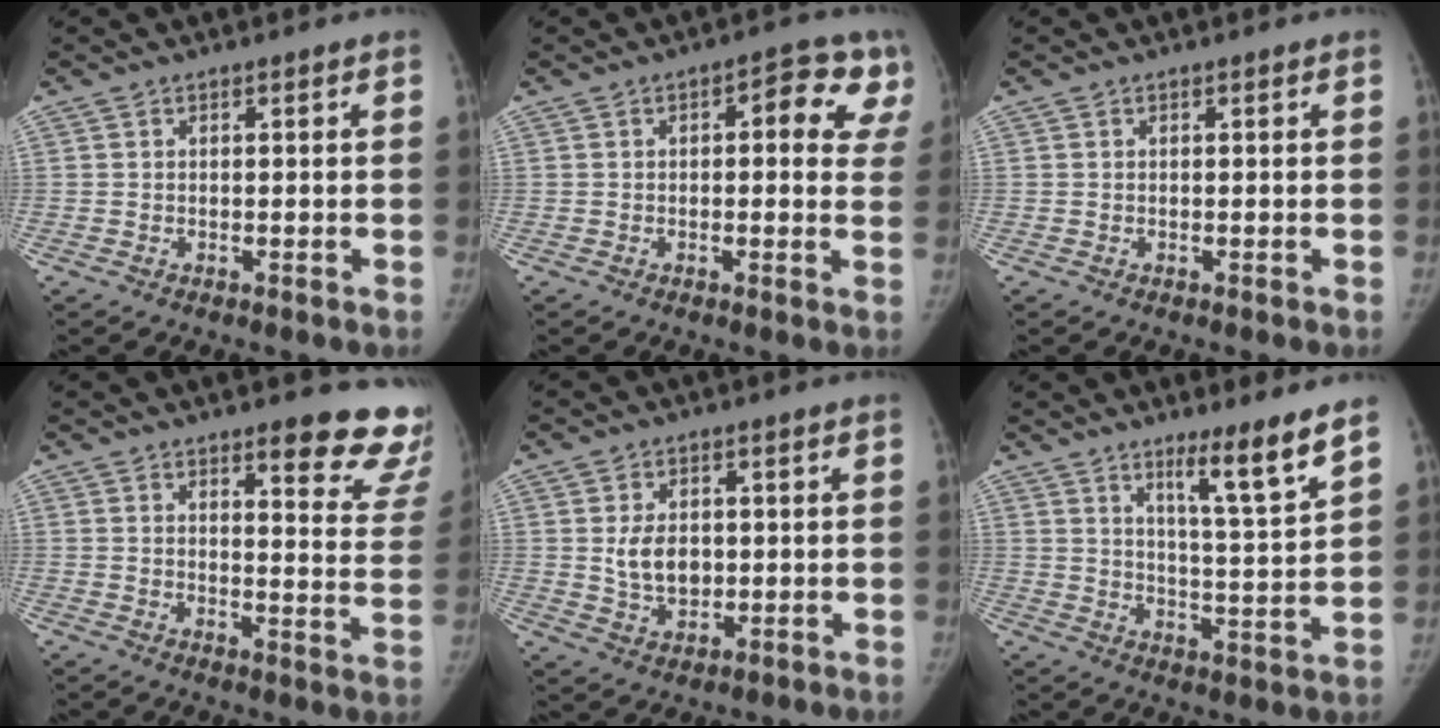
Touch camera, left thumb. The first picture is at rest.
{"total": 10.4, "force": [3.6, 4.6, 8.7], "torque": [-0.061, 0.005, 0.031]}
{"total": 0.0}
{"total": 14.8, "force": [11.8, 3.9, 8.1], "torque": [-0.045, -0.091, 0.122]}
{"total": 6.8, "force": [0.6, 4.9, 4.7], "torque": [-0.058, -0.007, 0.020]}
{"total": 9.6, "force": [6.7, 0.0, 7.0], "torque": [-0.106, -0.059, 0.109]}